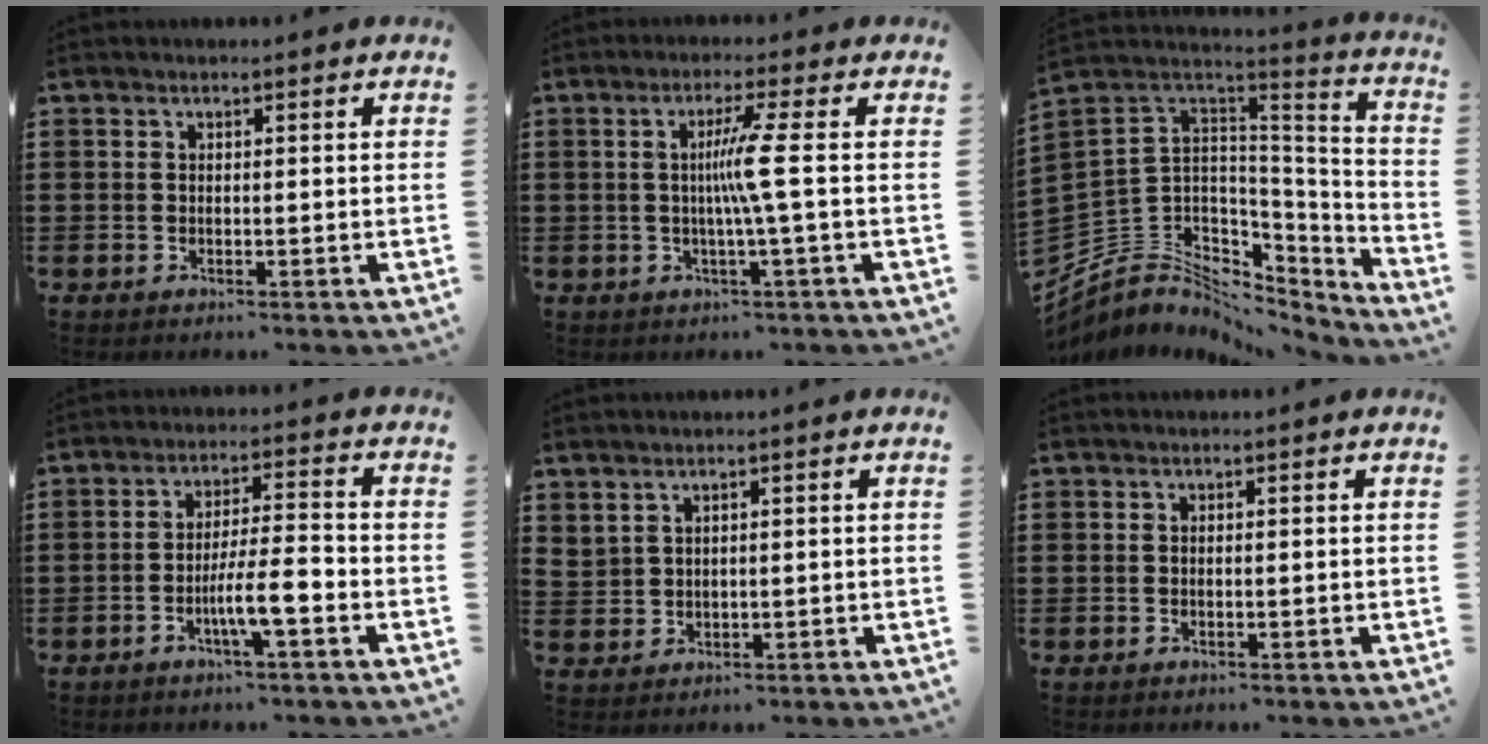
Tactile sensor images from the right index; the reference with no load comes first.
{"total": 5.6, "force": [-0.1, -1.2, 5.5], "torque": [-0.101, -0.009, -0.011]}
{"total": 7.1, "force": [-1.1, 6.7, 2.0], "torque": [-0.084, -0.030, -0.014]}
{"total": 7.0, "force": [-2.9, 1.0, 6.3], "torque": [-0.116, -0.004, -0.055]}
{"total": 1.7, "force": [1.4, 1.0, 0.4], "torque": [-0.013, 0.004, 0.027]}
{"total": 0.0}